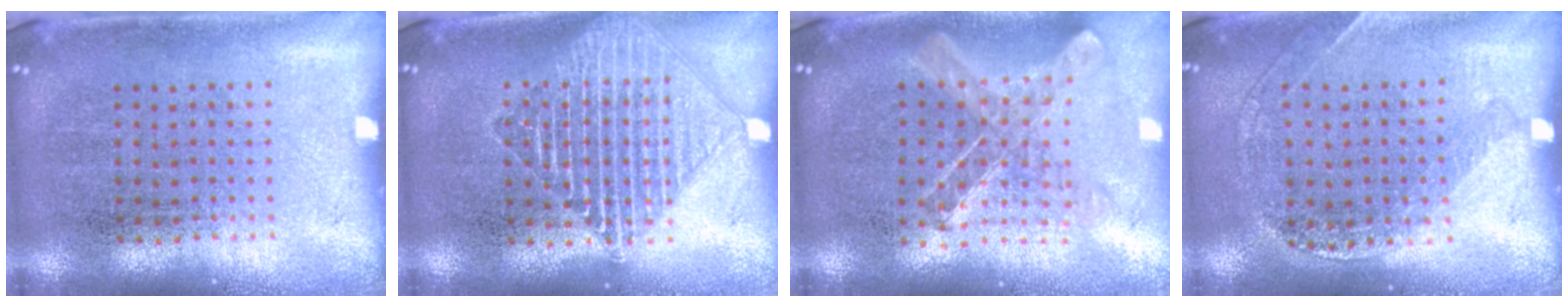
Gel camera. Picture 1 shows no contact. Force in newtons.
{"total": 1.8, "press": 1.8, "slide": 0.2}
{"total": 0.9, "press": 0.9, "slide": 0.1}
{"total": 1.2, "press": 1.2, "slide": 0.2}